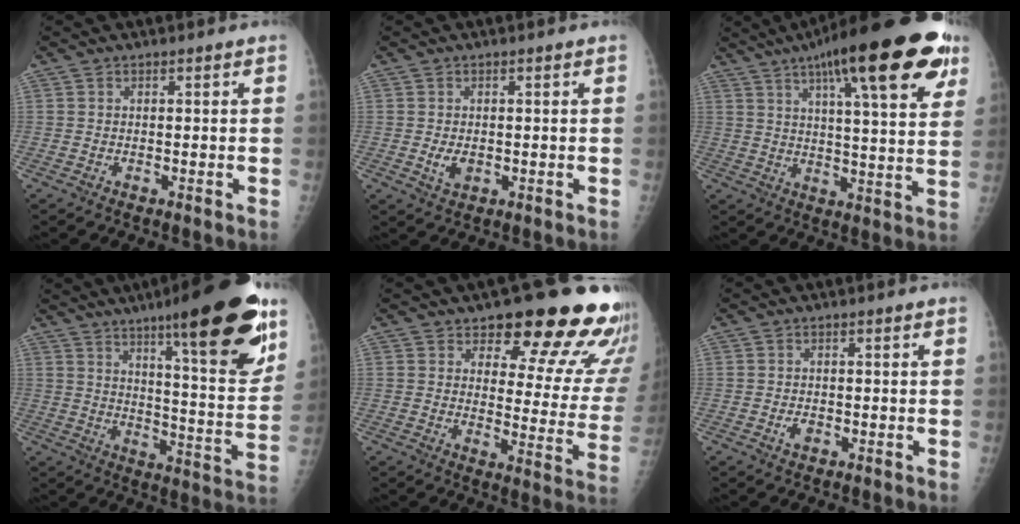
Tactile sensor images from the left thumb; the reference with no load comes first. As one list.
[{"total": 2.7, "force": [-0.2, 1.9, 2.0], "torque": [-0.031, -0.005, 0.003]}, {"total": 24.8, "force": [13.3, 6.0, 20.0], "torque": [-0.279, -0.018, 0.186]}, {"total": 23.3, "force": [13.9, 4.2, 18.2], "torque": [-0.231, -0.068, 0.206]}, {"total": 20.0, "force": [15.5, 7.0, 10.6], "torque": [-0.079, -0.100, 0.181]}, {"total": 1.6, "force": [-0.5, 1.1, 1.1], "torque": [-0.017, 0.001, -0.007]}]